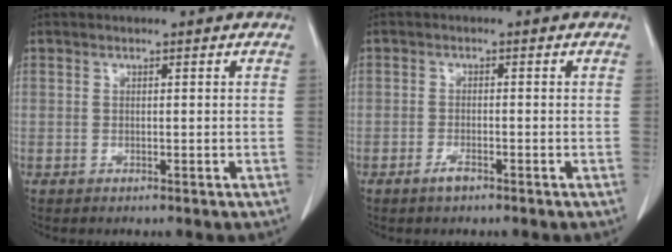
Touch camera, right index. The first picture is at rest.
{"total": 1.7, "force": [-1.2, 0.4, 1.1], "torque": [-0.029, -0.002, -0.021]}